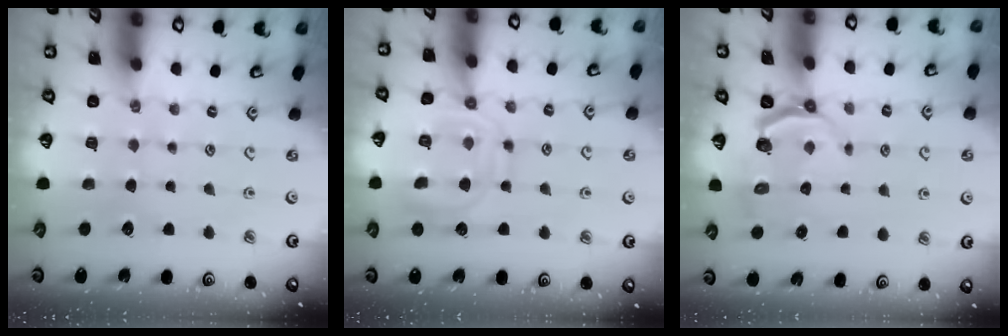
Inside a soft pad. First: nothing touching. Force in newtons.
{"total": 13.2, "press": 13.1, "slide": 1.2}
{"total": 4.4, "press": 3.5, "slide": 2.7}